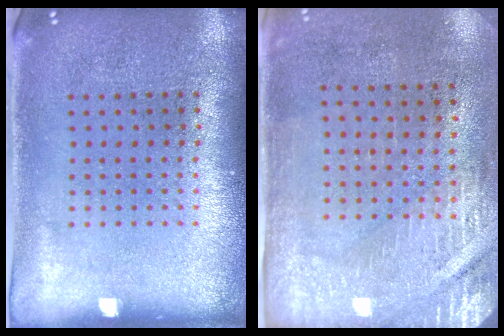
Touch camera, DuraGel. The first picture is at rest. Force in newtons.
{"total": 2.9, "press": 2.5, "slide": 1.4}